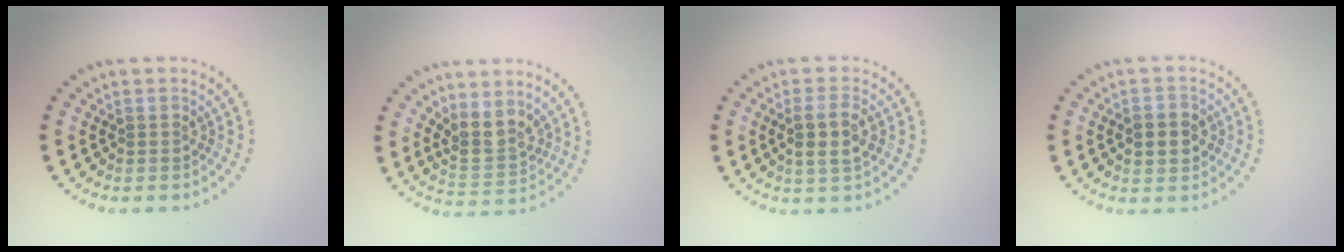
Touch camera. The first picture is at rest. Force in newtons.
{"total": 3.2, "press": 2.8, "slide": 1.5}
{"total": 2.8, "press": 2.6, "slide": 1.0}
{"total": 2.8, "press": 2.8, "slide": 0.2}